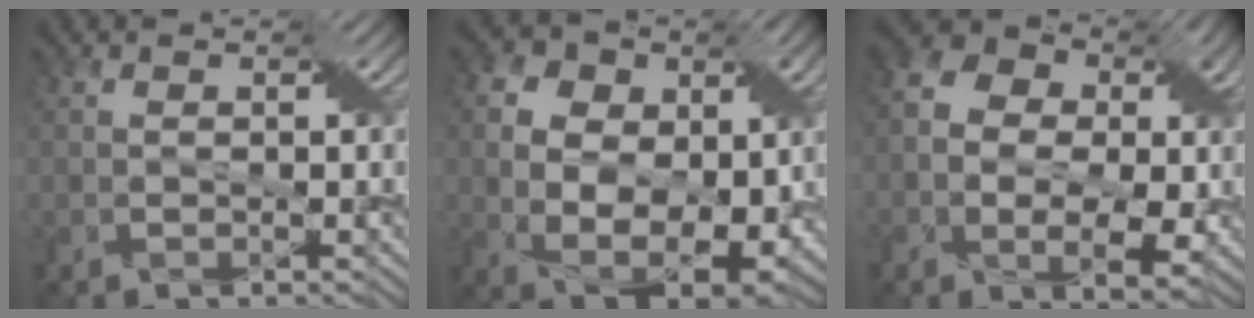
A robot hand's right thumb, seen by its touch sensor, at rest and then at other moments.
{"total": 12.7, "force": [0.7, 9.6, 8.3], "torque": [-0.178, -0.011, 0.020]}
{"total": 12.3, "force": [0.2, 9.2, 8.2], "torque": [-0.167, 0.000, 0.004]}